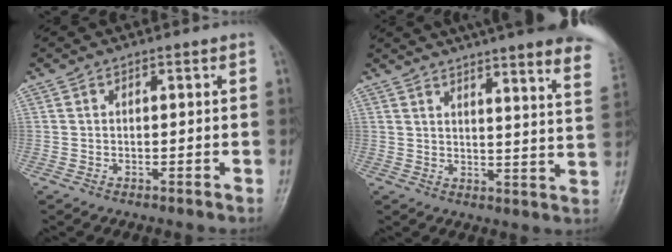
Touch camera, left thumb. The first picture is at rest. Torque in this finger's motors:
{"motor_torque": [1.11, -0.33, 1.43, -1.34, 0.08]}